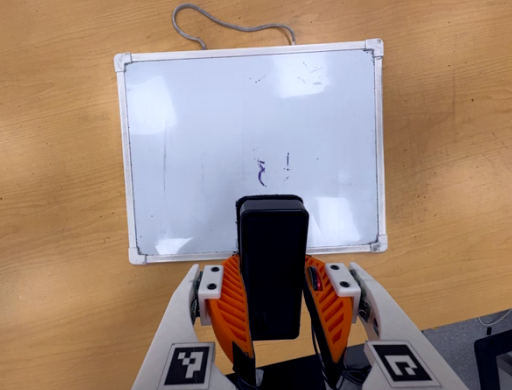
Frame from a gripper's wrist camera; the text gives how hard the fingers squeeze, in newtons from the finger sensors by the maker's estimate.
{"total": 7.8, "left": 6.8, "right": 8.8}